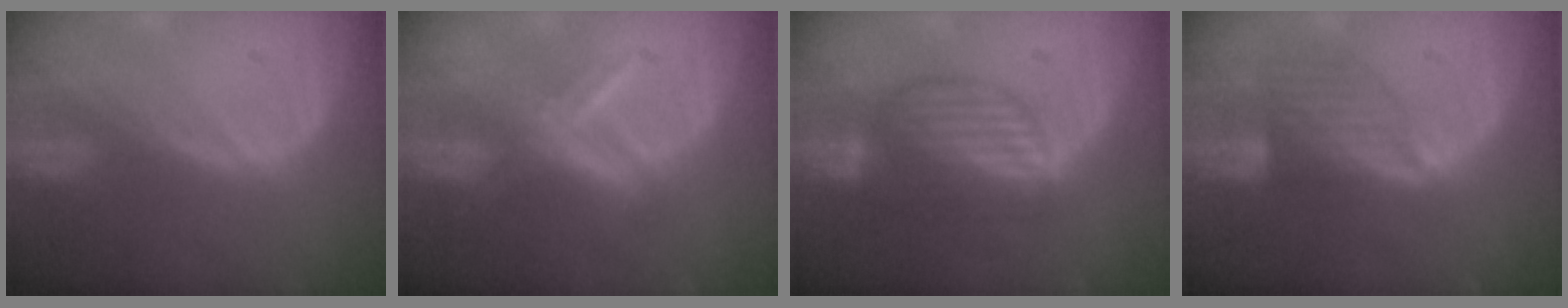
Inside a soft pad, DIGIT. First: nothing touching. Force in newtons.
{"total": 5.5, "press": 5.4, "slide": 1.1}
{"total": 6.4, "press": 6.3, "slide": 0.7}
{"total": 7.0, "press": 6.4, "slide": 2.8}